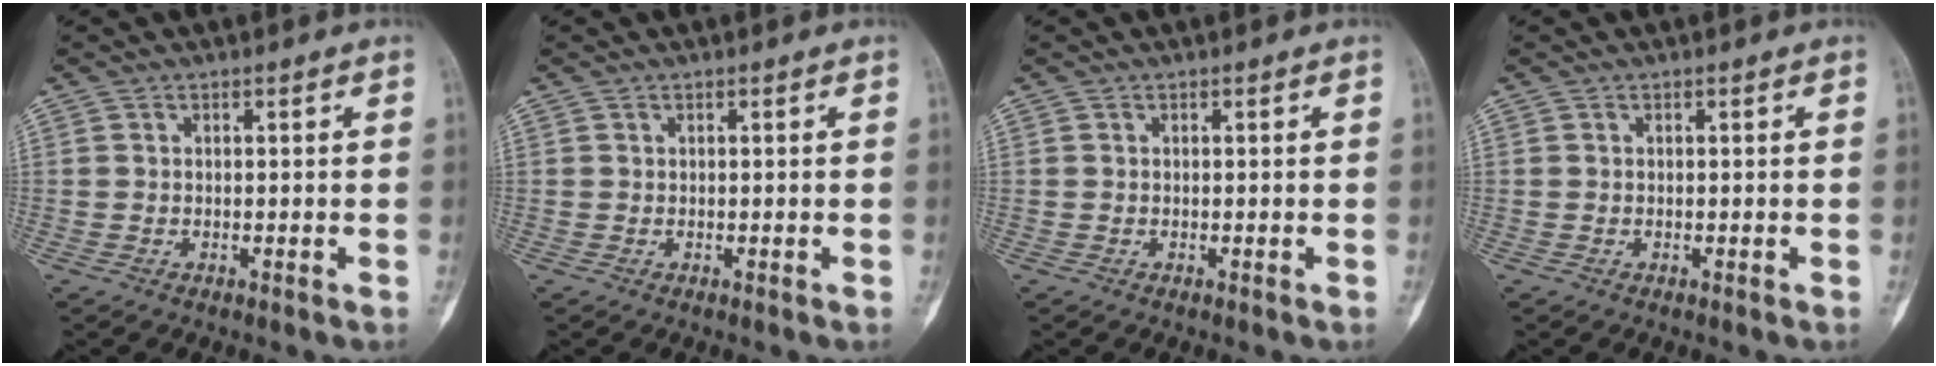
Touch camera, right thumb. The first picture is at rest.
{"total": 0.0}
{"total": 0.0}
{"total": 0.0}